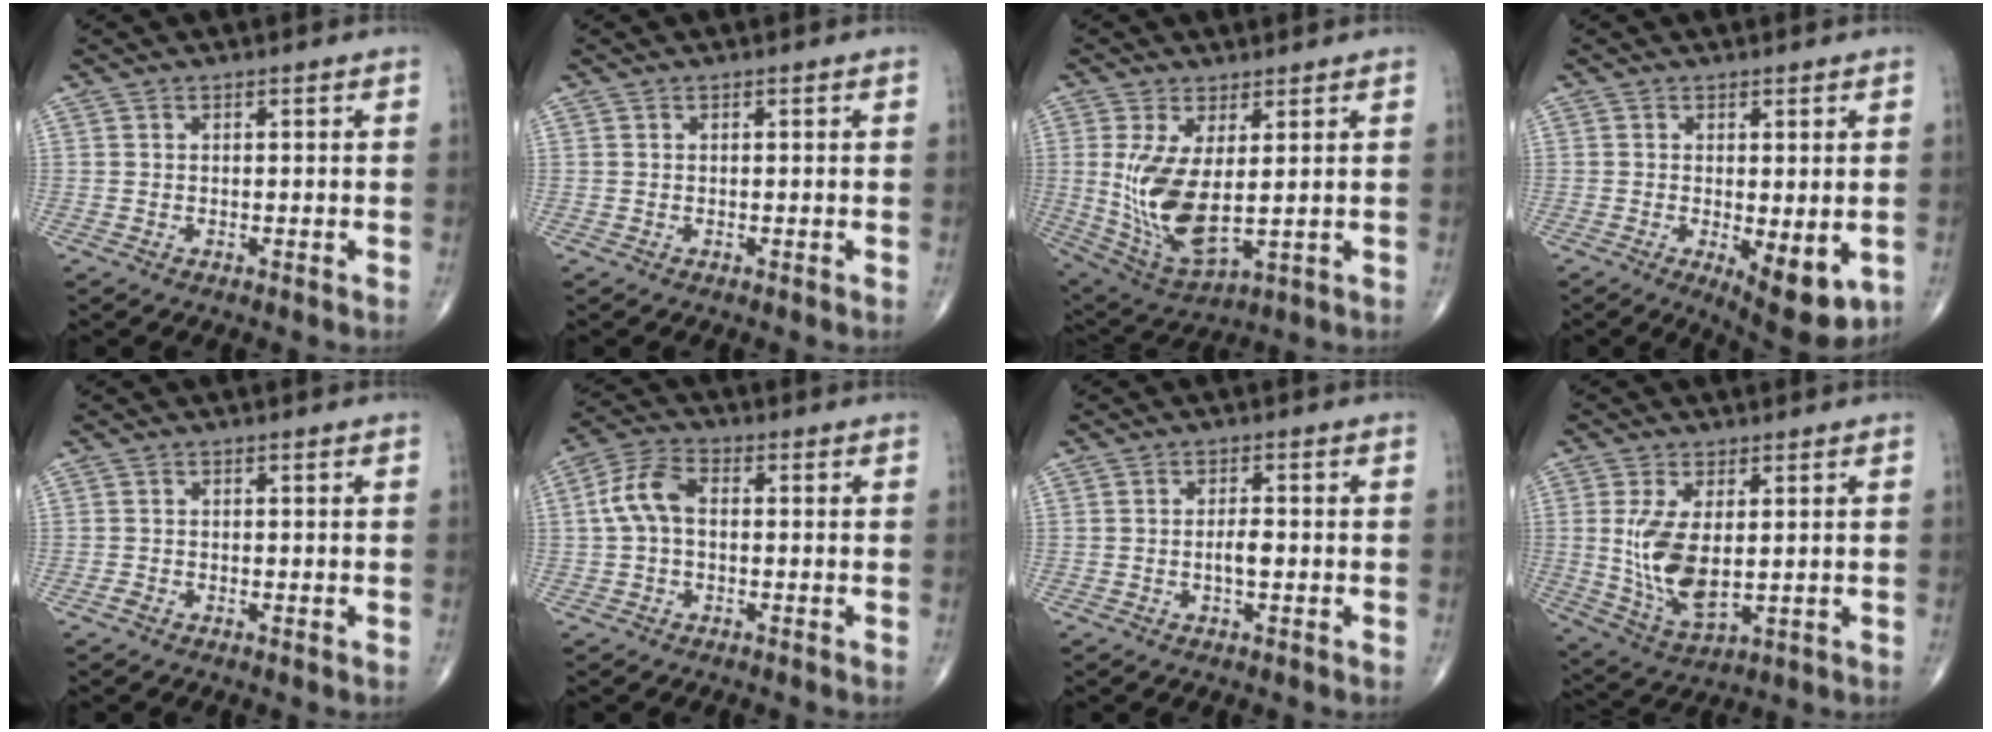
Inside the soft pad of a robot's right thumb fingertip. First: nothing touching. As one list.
[{"total": 0.0}, {"total": 12.7, "force": [1.1, 5.3, 11.5], "torque": [-0.234, -0.025, 0.040]}, {"total": 8.8, "force": [-2.2, 3.4, 7.9], "torque": [-0.101, -0.021, -0.023]}, {"total": 1.0, "force": [-0.5, 0.5, 0.7], "torque": [-0.016, -0.002, -0.013]}, {"total": 7.1, "force": [0.1, 4.4, 5.6], "torque": [-0.116, 0.023, -0.006]}, {"total": 2.8, "force": [-0.6, 1.0, 2.5], "torque": [-0.044, 0.004, -0.011]}, {"total": 11.1, "force": [0.8, 5.3, 9.7], "torque": [-0.193, -0.017, 0.031]}]